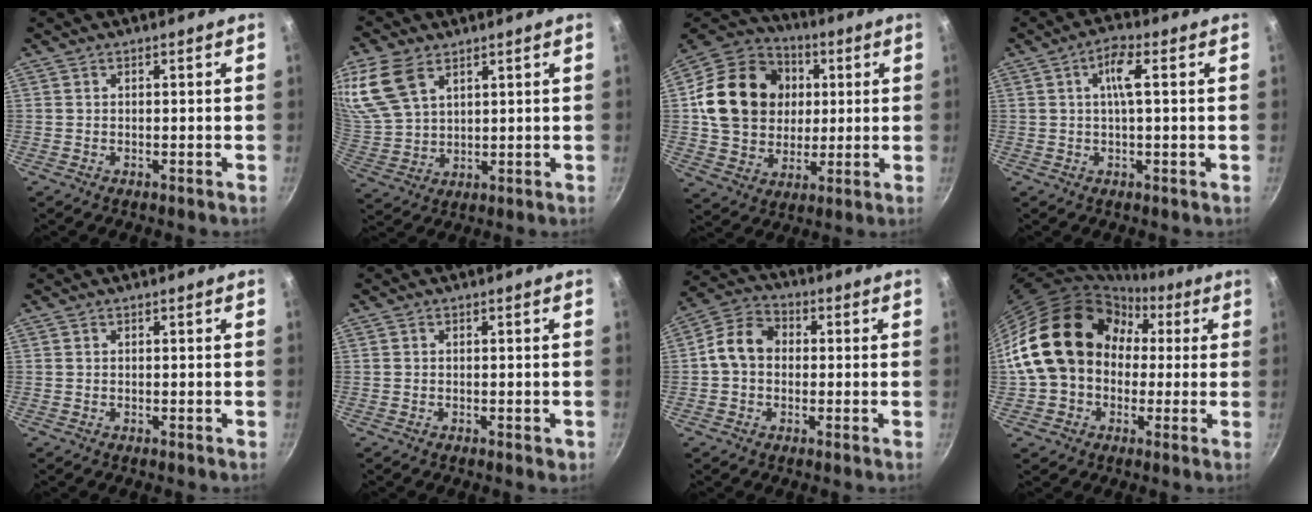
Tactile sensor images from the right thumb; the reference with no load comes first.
{"total": 13.2, "force": [6.8, 8.0, 8.0], "torque": [-0.173, -0.003, 0.148]}
{"total": 20.5, "force": [3.3, 17.0, 11.0], "torque": [-0.171, 0.015, 0.057]}
{"total": 5.0, "force": [0.8, 1.0, 4.8], "torque": [-0.096, 0.008, 0.011]}
{"total": 0.0}
{"total": 1.1, "force": [-0.5, 0.7, 0.7], "torque": [-0.005, 0.000, -0.007]}
{"total": 8.2, "force": [0.0, 6.5, 4.9], "torque": [-0.065, 0.022, -0.021]}
{"total": 19.7, "force": [1.6, 16.0, 11.4], "torque": [-0.180, 0.061, 0.025]}